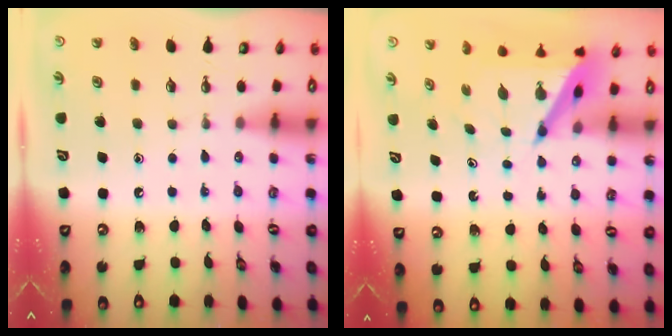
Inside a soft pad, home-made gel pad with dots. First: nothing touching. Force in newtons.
{"total": 6.8, "press": 6.7, "slide": 0.4}